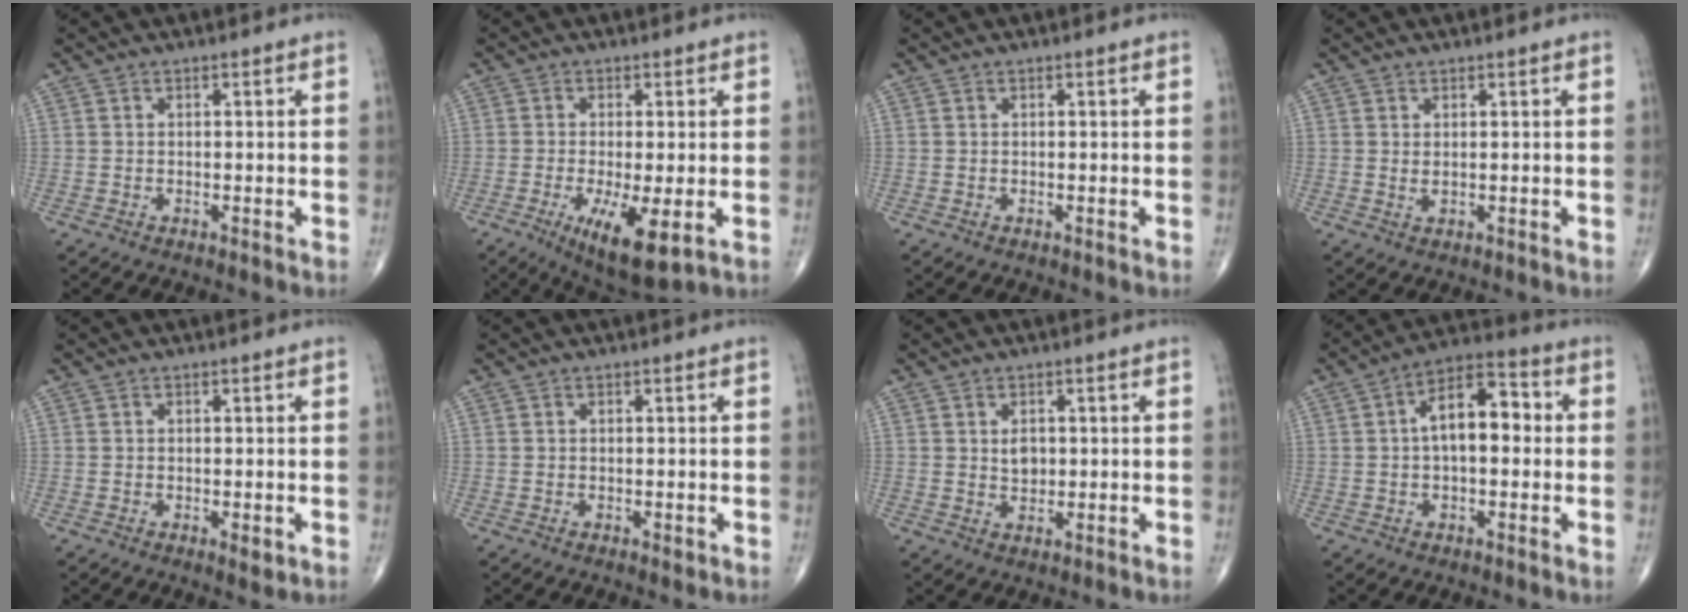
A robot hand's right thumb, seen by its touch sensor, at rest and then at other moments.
{"total": 9.9, "force": [-3.1, 2.8, 9.0], "torque": [-0.152, -0.022, -0.044]}
{"total": 0.0}
{"total": 1.1, "force": [0.3, 0.5, 0.9], "torque": [-0.017, -0.002, 0.010]}
{"total": 1.6, "force": [-0.4, 0.6, 1.4], "torque": [-0.017, -0.004, -0.004]}
{"total": 0.7, "force": [-0.2, 0.4, 0.5], "torque": [-0.002, -0.001, -0.003]}
{"total": 3.0, "force": [0.6, 2.1, 2.0], "torque": [-0.022, -0.004, 0.012]}
{"total": 11.1, "force": [1.1, 5.8, 9.4], "torque": [-0.138, 0.034, 0.007]}